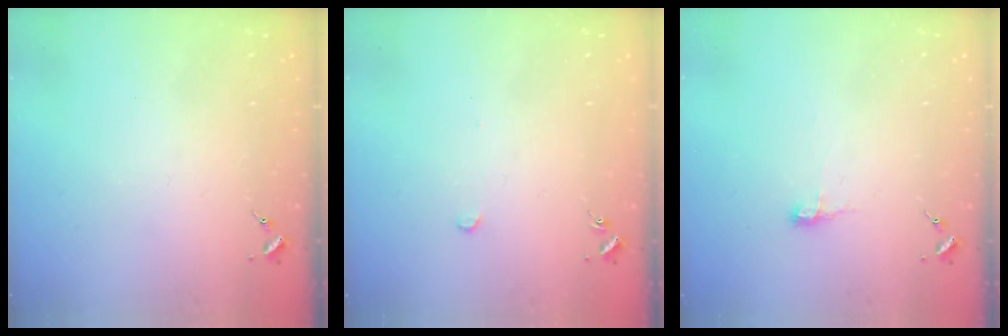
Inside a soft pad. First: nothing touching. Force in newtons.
{"total": 2.6, "press": 2.6, "slide": 0.2}
{"total": 5.8, "press": 5.8, "slide": 0.6}